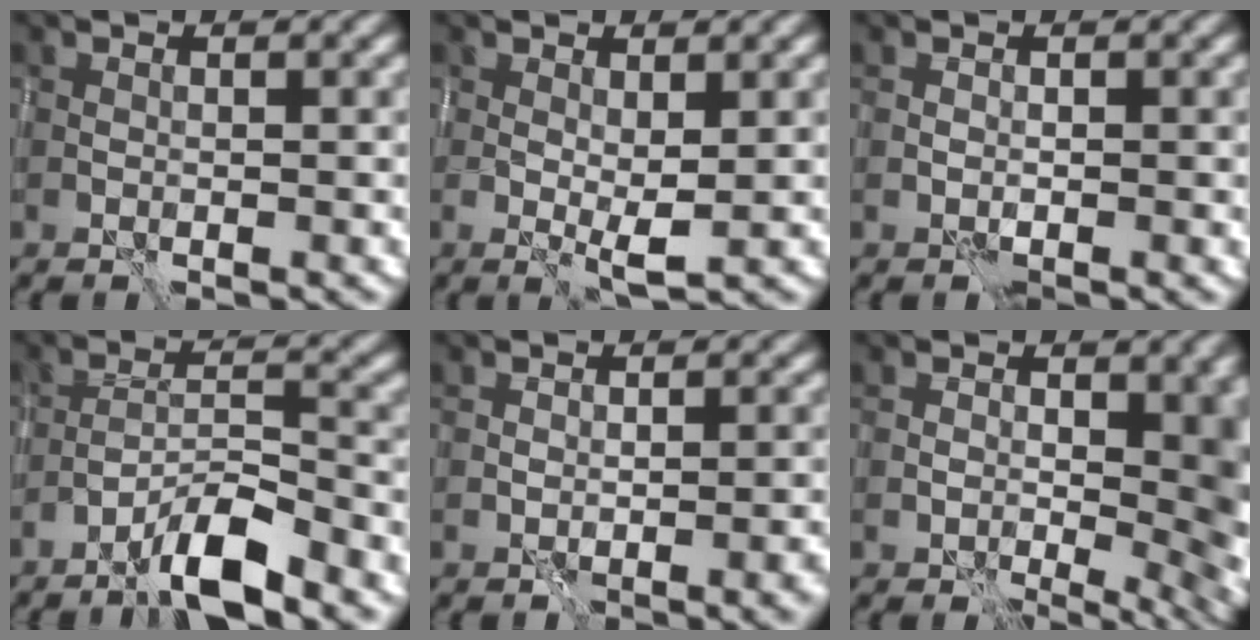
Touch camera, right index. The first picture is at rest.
{"total": 2.1, "force": [0.3, 0.4, 2.1], "torque": [-0.038, -0.007, 0.008]}
{"total": 1.2, "force": [-0.1, 0.7, 0.9], "torque": [-0.017, -0.006, 0.000]}
{"total": 5.3, "force": [-3.9, 0.7, 3.6], "torque": [-0.062, 0.010, -0.074]}
{"total": 2.7, "force": [-1.2, 0.6, 2.3], "torque": [-0.028, 0.003, -0.018]}
{"total": 9.6, "force": [-0.3, 5.0, 8.1], "torque": [-0.095, -0.014, 0.007]}